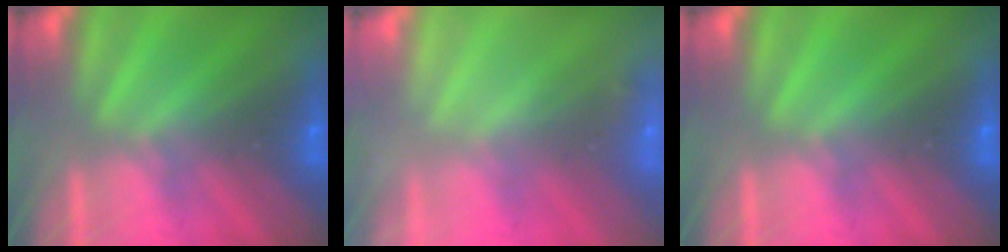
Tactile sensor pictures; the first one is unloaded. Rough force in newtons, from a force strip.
{"total": 2.3}
{"total": 0.0}